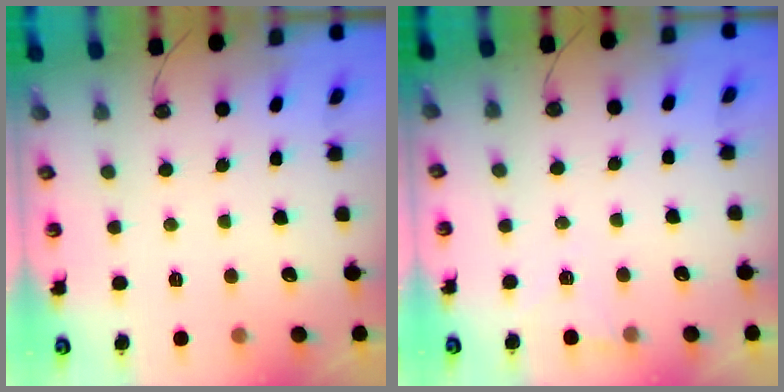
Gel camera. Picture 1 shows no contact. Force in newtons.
{"total": 2.7, "press": 2.1, "slide": 1.6}